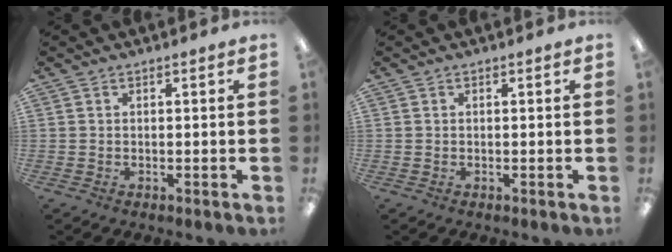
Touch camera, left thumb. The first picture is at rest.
{"total": 0.0}